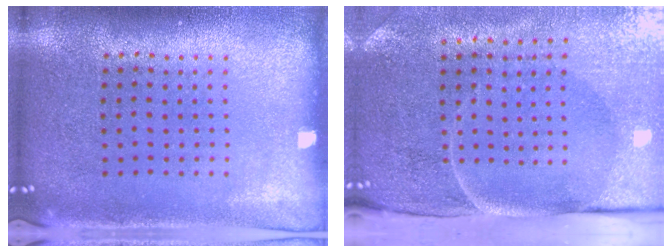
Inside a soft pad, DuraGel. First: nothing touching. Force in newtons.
{"total": 4.9, "press": 3.9, "slide": 3.0}